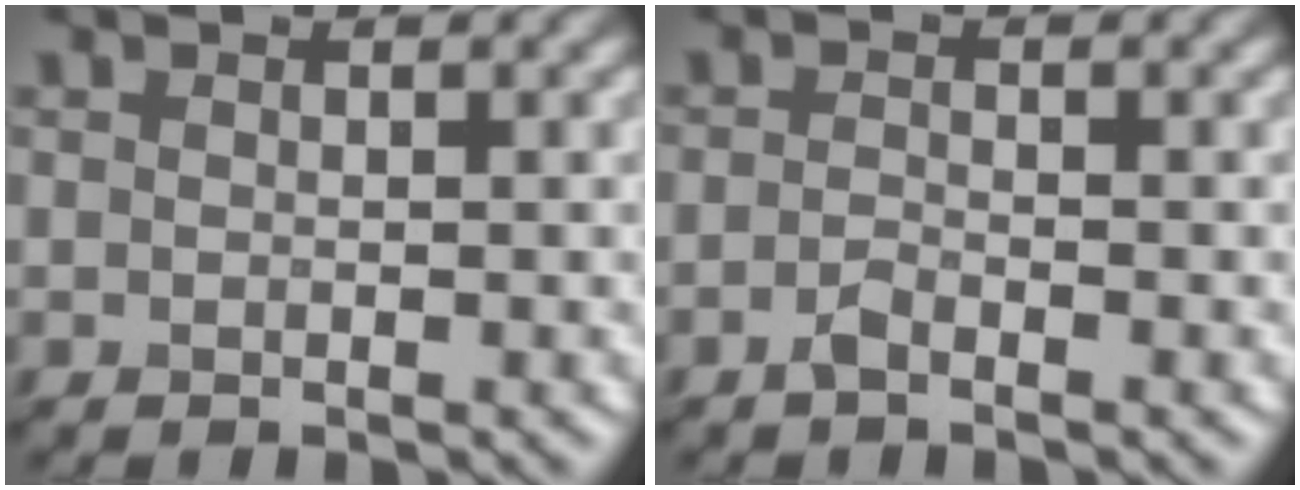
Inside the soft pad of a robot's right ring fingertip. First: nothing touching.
{"total": 1.1, "force": [-0.9, 0.3, 0.7], "torque": [-0.021, 0.003, -0.019]}